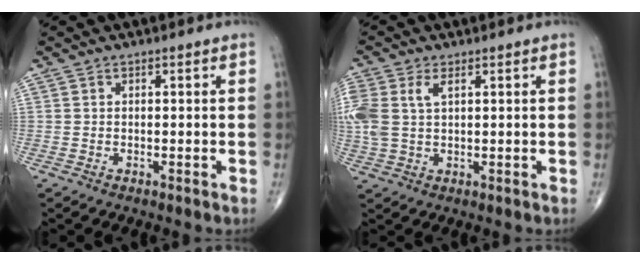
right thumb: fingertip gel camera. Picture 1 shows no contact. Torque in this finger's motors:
{"motor_torque": [0.17, 0.18, 0.81, 0.37, 0.11]}